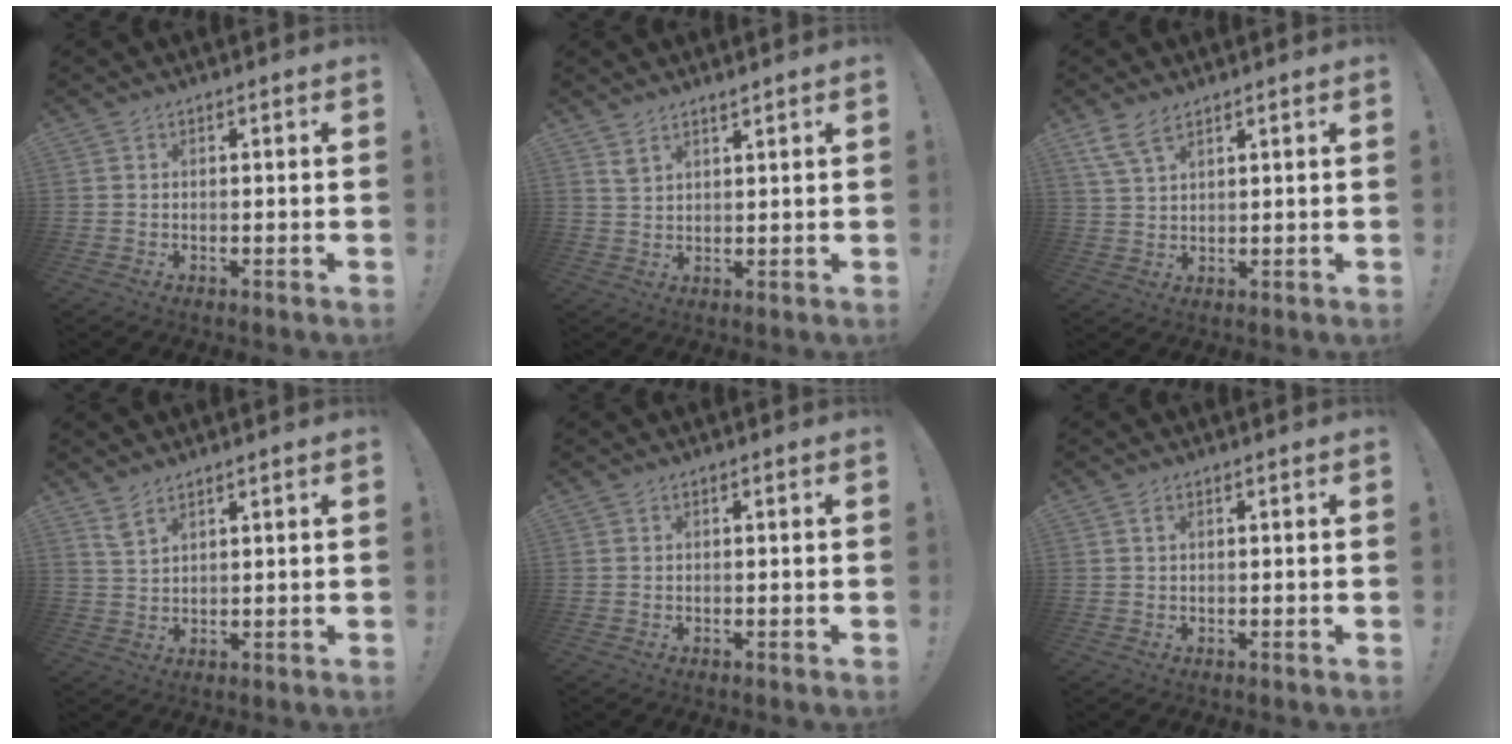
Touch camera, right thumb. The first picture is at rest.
{"total": 3.0, "force": [2.6, 0.9, 1.2], "torque": [-0.019, -0.018, 0.048]}
{"total": 6.8, "force": [4.7, 2.8, 4.0], "torque": [-0.087, -0.011, 0.093]}
{"total": 4.1, "force": [3.2, 1.0, 2.3], "torque": [-0.050, -0.013, 0.061]}
{"total": 0.0}
{"total": 0.8, "force": [0.3, 0.4, 0.7], "torque": [-0.015, 0.002, 0.005]}